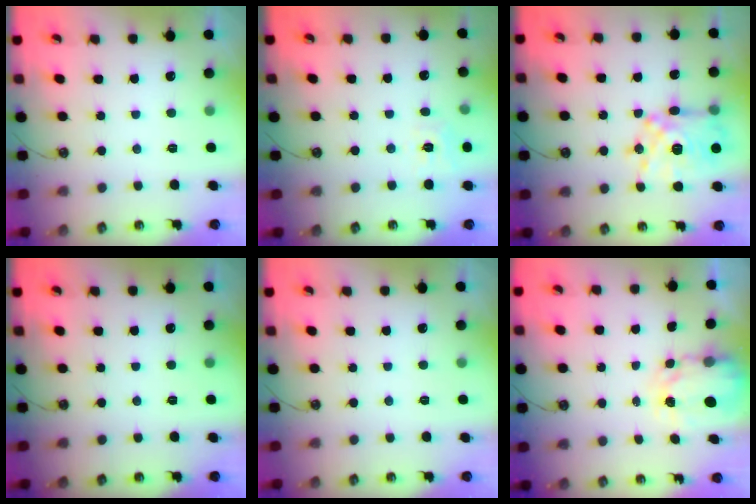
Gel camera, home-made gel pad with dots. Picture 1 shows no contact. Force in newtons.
{"total": 7.3, "press": 7.3, "slide": 0.5}
{"total": 15.2, "press": 15.2, "slide": 1.1}
{"total": 0.0}
{"total": 0.0}
{"total": 3.9, "press": 3.9, "slide": 0.1}